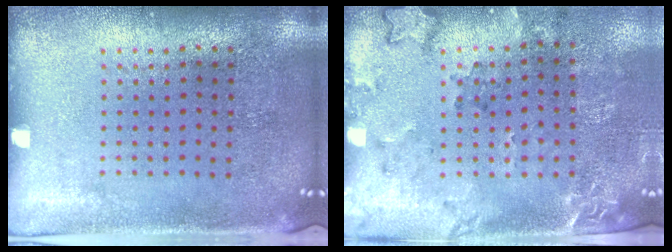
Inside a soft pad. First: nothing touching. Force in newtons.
{"total": 1.9, "press": 1.5, "slide": 1.1}